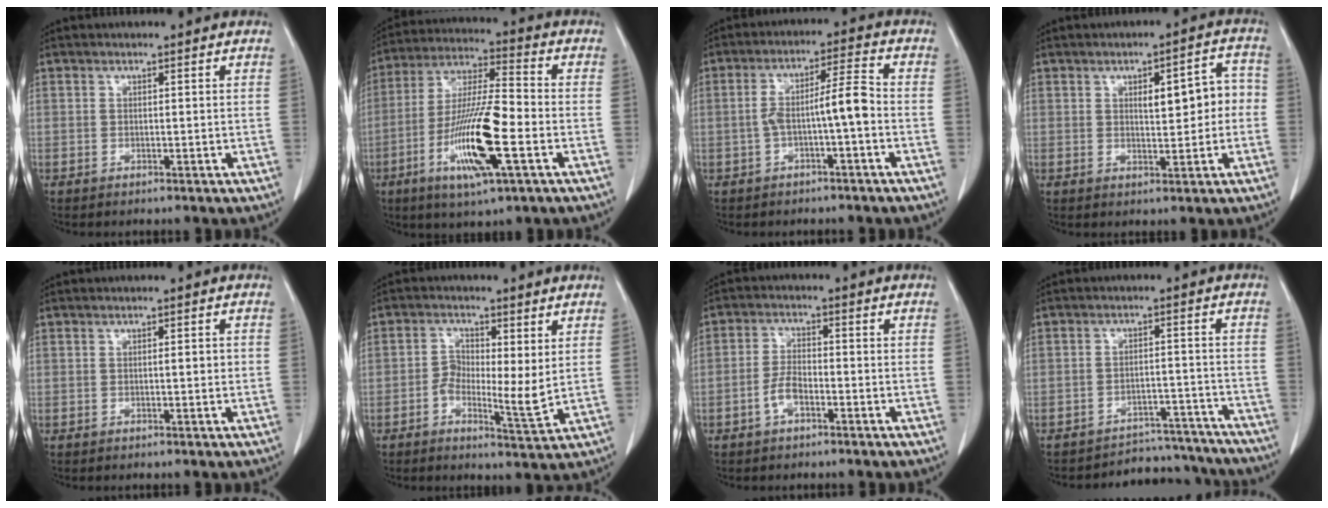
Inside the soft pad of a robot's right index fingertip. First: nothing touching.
{"total": 15.4, "force": [-5.2, 1.8, 14.4], "torque": [-0.281, -0.014, -0.094]}
{"total": 6.4, "force": [-1.6, 0.5, 6.2], "torque": [-0.112, 0.028, -0.023]}
{"total": 6.7, "force": [0.5, 2.5, 6.2], "torque": [-0.080, 0.027, 0.010]}
{"total": 1.1, "force": [0.0, 0.2, 1.1], "torque": [-0.012, 0.002, 0.000]}
{"total": 5.7, "force": [0.0, 2.0, 5.4], "torque": [-0.091, -0.002, -0.004]}
{"total": 3.7, "force": [-1.8, 1.6, 2.8], "torque": [-0.061, 0.005, -0.036]}
{"total": 11.5, "force": [-11.1, 3.1, -0.4], "torque": [0.026, 0.038, -0.133]}